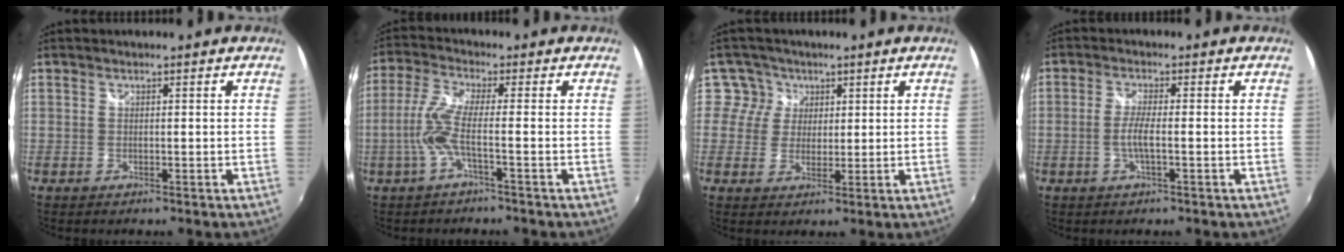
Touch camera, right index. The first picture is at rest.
{"total": 6.1, "force": [-2.0, -0.1, 5.8], "torque": [-0.135, -0.003, -0.036]}
{"total": 4.7, "force": [1.7, 4.3, -0.1], "torque": [0.023, 0.008, 0.022]}
{"total": 3.3, "force": [-0.9, 0.1, 3.1], "torque": [-0.063, -0.002, -0.019]}